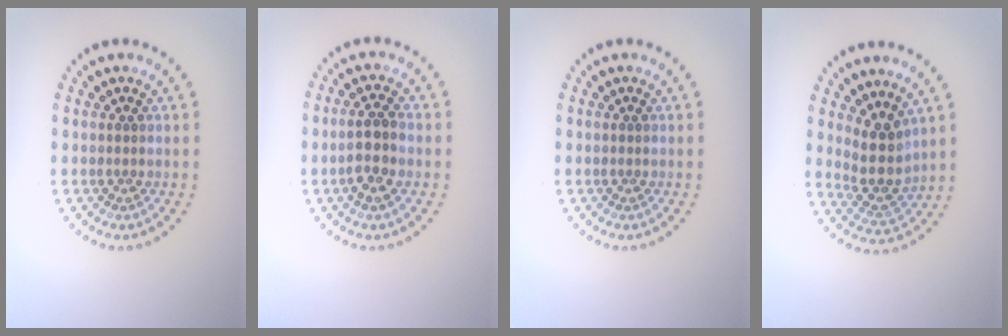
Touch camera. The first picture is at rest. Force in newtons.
{"total": 2.8, "press": 2.7, "slide": 0.9}
{"total": 0.0}
{"total": 3.7, "press": 2.9, "slide": 2.3}